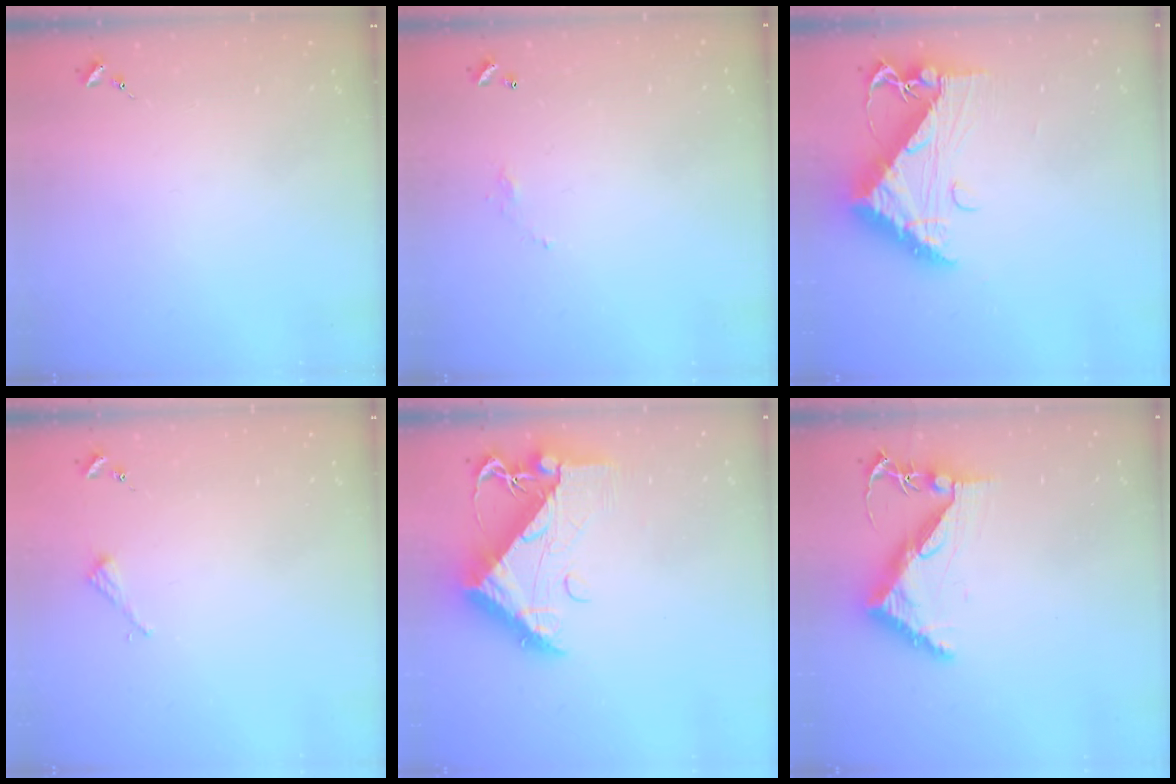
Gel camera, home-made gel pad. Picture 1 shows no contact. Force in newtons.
{"total": 3.7, "press": 3.7, "slide": 0.1}
{"total": 12.7, "press": 12.7, "slide": 1.3}
{"total": 2.2, "press": 2.2, "slide": 0.2}
{"total": 13.2, "press": 13.2, "slide": 1.4}
{"total": 8.3, "press": 8.2, "slide": 1.2}